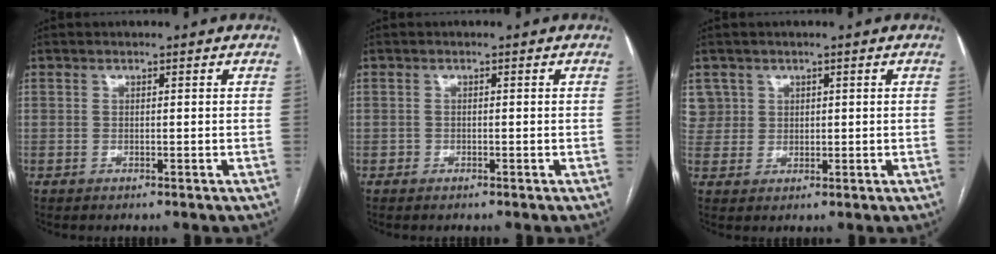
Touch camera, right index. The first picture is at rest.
{"total": 0.6, "force": [-0.4, 0.5, 0.0], "torque": [-0.004, 0.004, -0.009]}
{"total": 4.1, "force": [2.0, 3.6, -0.4], "torque": [0.024, 0.010, 0.040]}